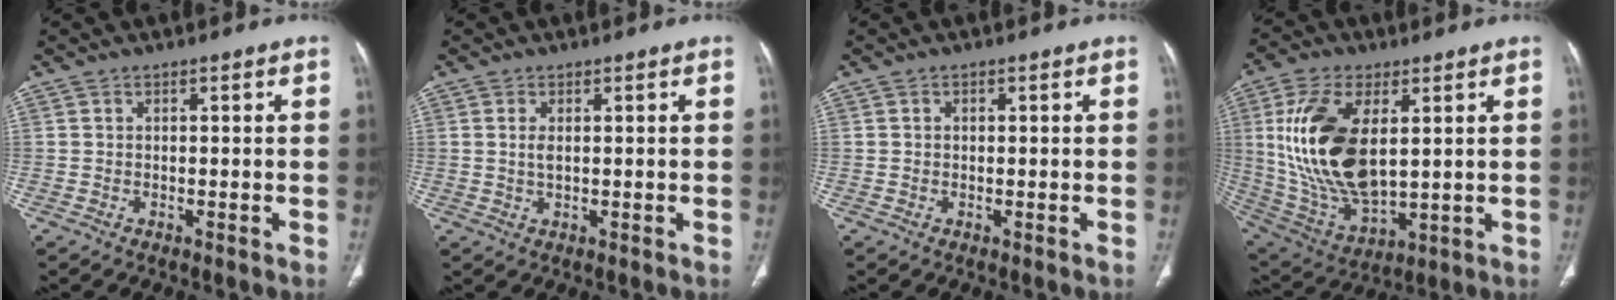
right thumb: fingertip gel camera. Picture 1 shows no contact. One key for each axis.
{"total": 2.0, "fx": 0.4, "fy": 0.8, "fz": 1.7, "tx": -0.041, "ty": -0.003, "tz": 0.012}
{"total": 0.5, "fx": 0.1, "fy": 0.4, "fz": 0.3, "tx": -0.004, "ty": 0.000, "tz": 0.001}
{"total": 20.6, "fx": 3.8, "fy": 10.5, "fz": 17.3, "tx": -0.344, "ty": -0.024, "tz": 0.083}